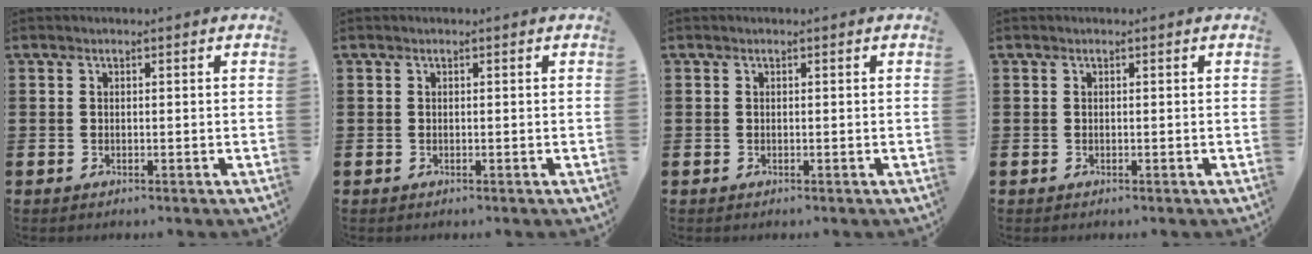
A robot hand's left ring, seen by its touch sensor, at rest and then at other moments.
{"total": 0.0}
{"total": 0.0}
{"total": 0.0}